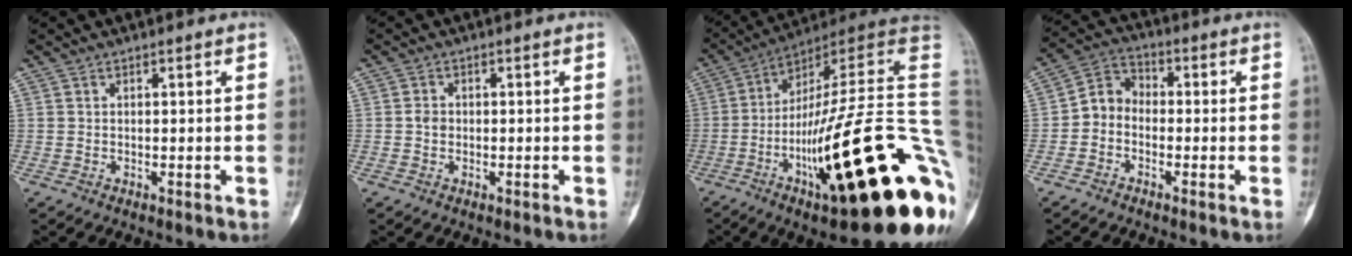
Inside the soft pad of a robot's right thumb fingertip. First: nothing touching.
{"total": 1.5, "force": [-0.3, 1.2, 0.9], "torque": [-0.011, 0.004, -0.008]}
{"total": 36.4, "force": [-9.9, 7.6, 34.2], "torque": [-0.407, 0.057, -0.155]}
{"total": 5.7, "force": [-1.7, 4.6, 2.9], "torque": [-0.035, 0.028, -0.049]}